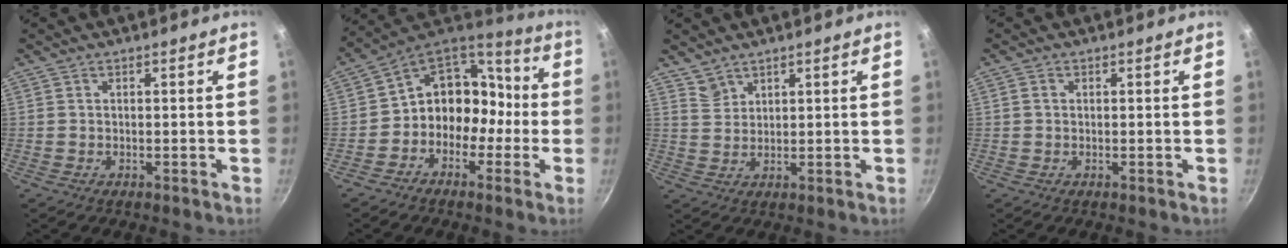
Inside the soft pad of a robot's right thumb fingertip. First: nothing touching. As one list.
[{"total": 13.2, "force": [-3.1, 11.3, 6.2], "torque": [-0.032, 0.075, -0.066]}, {"total": 3.1, "force": [2.7, 1.5, 0.4], "torque": [0.002, -0.004, 0.059]}, {"total": 1.0, "force": [0.1, 0.9, 0.5], "torque": [-0.008, 0.005, 0.001]}]